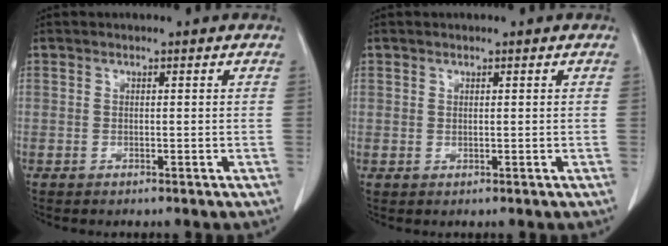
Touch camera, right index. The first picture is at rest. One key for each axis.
{"total": 0.9, "fx": 0.3, "fy": 0.8, "fz": 0.1, "tx": 0.007, "ty": 0.001, "tz": 0.001}